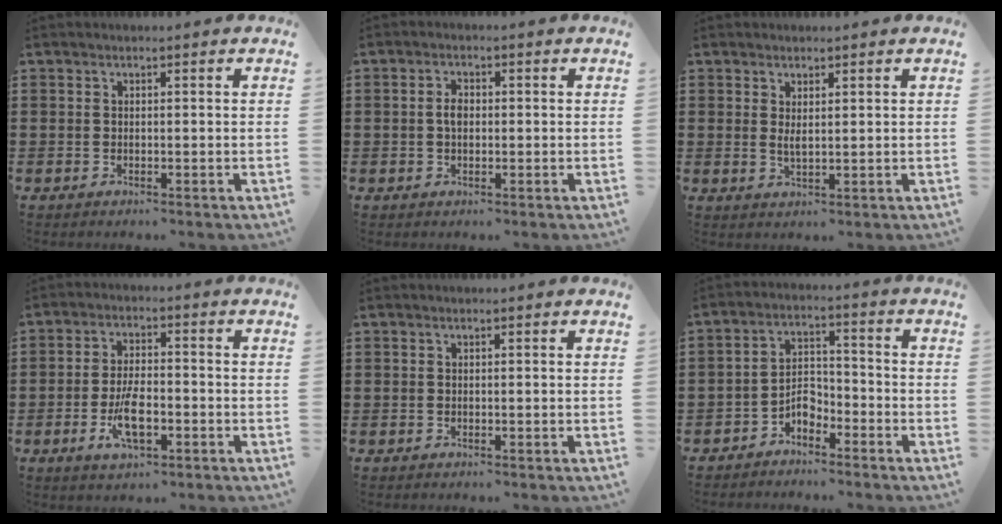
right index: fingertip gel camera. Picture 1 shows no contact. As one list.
[{"total": 2.4, "force": [0.0, 1.4, 2.0], "torque": [-0.040, 0.005, -0.002]}, {"total": 1.8, "force": [0.8, 0.5, 1.6], "torque": [-0.032, 0.001, 0.013]}, {"total": 6.6, "force": [-2.2, 2.7, 5.6], "torque": [-0.120, -0.002, -0.043]}, {"total": 0.0}, {"total": 3.9, "force": [-2.8, 2.0, 1.8], "torque": [-0.036, 0.010, -0.055]}]